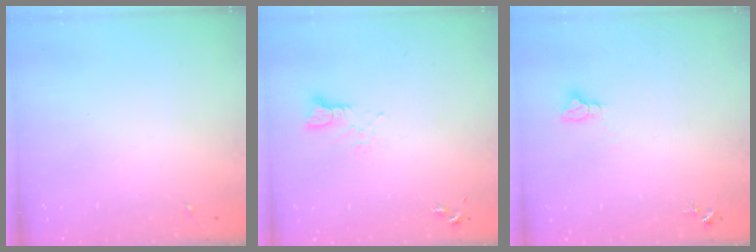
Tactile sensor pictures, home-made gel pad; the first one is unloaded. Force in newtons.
{"total": 3.2, "press": 3.2, "slide": 0.2}
{"total": 2.7, "press": 2.7, "slide": 0.1}